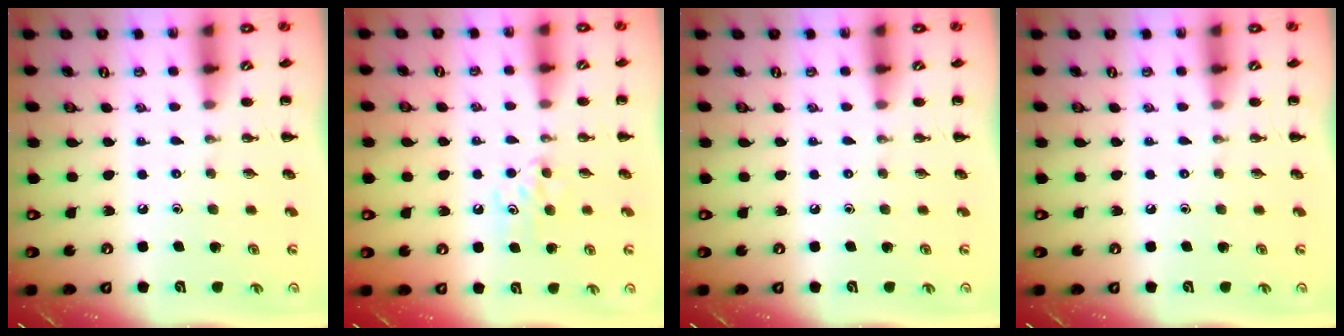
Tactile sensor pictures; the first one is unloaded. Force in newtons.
{"total": 5.1, "press": 4.9, "slide": 1.5}
{"total": 0.0}
{"total": 0.0}